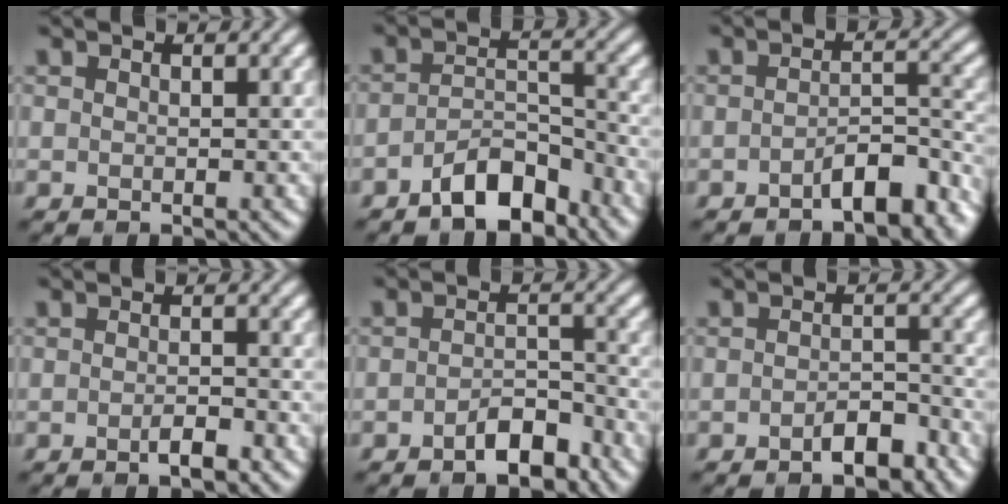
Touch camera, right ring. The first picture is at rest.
{"total": 4.9, "force": [-3.5, 2.1, 2.8], "torque": [-0.040, 0.004, -0.066]}
{"total": 4.6, "force": [-3.0, 1.5, 3.1], "torque": [-0.045, 0.009, -0.048]}
{"total": 1.7, "force": [-1.0, 0.4, 1.3], "torque": [-0.022, 0.000, -0.017]}
{"total": 3.5, "force": [-2.3, 1.5, 2.2], "torque": [-0.031, 0.010, -0.040]}
{"total": 3.1, "force": [-2.0, 1.3, 1.9], "torque": [-0.028, 0.007, -0.033]}